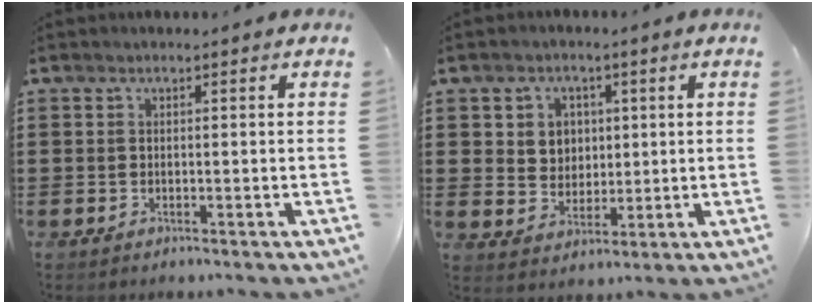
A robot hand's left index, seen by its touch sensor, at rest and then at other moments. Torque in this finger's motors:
{"motor_torque": [0.25, 0.27, 0.08, 0.01]}